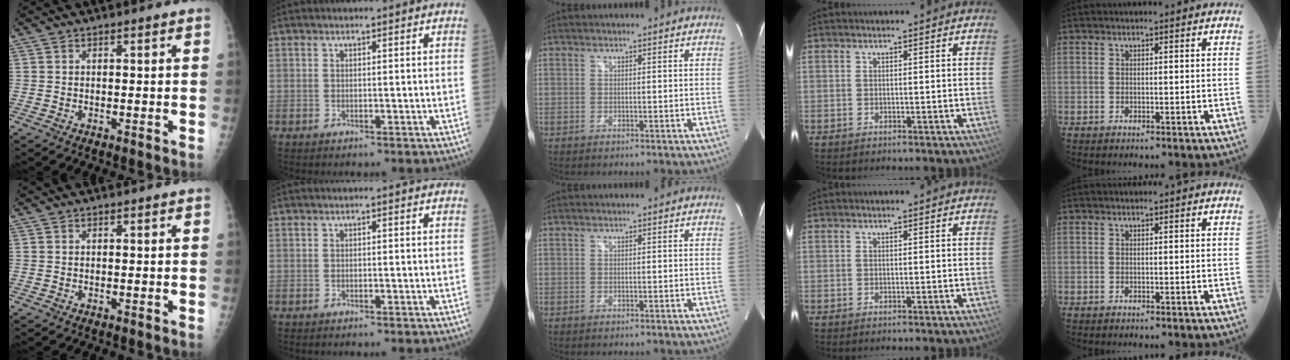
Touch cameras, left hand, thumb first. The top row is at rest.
{}